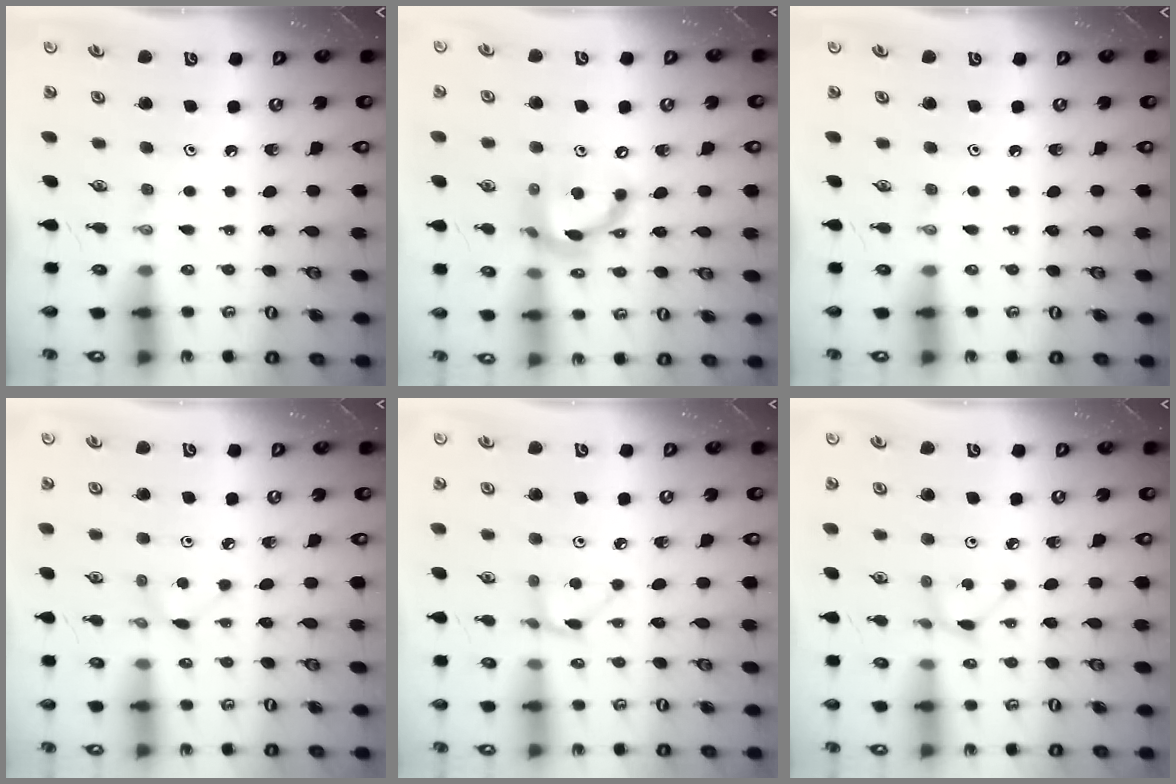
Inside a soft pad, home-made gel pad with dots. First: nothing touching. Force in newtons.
{"total": 12.4, "press": 12.4, "slide": 0.5}
{"total": 0.0}
{"total": 2.9, "press": 2.9, "slide": 0.3}
{"total": 2.6, "press": 2.6, "slide": 0.3}
{"total": 1.3, "press": 1.3, "slide": 0.1}